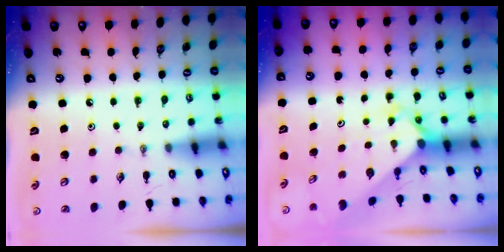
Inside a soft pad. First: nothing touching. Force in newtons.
{"total": 2.7, "press": 2.6, "slide": 0.3}